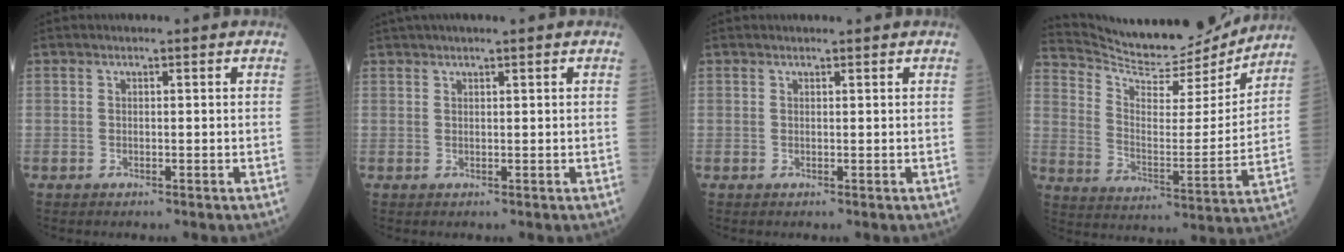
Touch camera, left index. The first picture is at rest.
{"total": 3.5, "force": [2.8, -0.3, 2.0], "torque": [-0.022, 0.026, 0.047]}
{"total": 0.9, "force": [0.8, 0.0, 0.2], "torque": [-0.003, 0.005, 0.014]}
{"total": 16.7, "force": [16.2, 2.3, 2.9], "torque": [-0.065, -0.035, 0.246]}